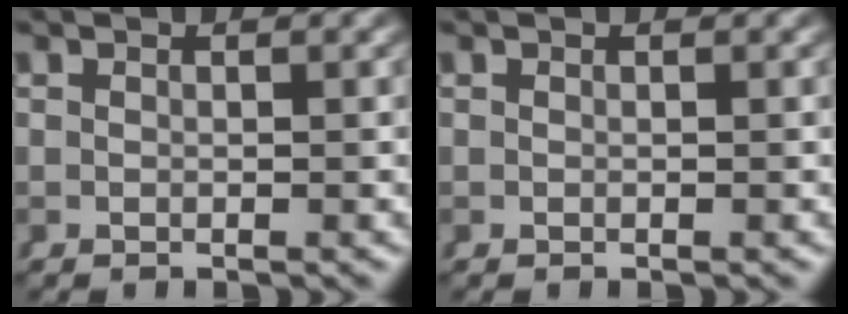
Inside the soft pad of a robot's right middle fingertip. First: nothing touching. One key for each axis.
{"total": 0.0}